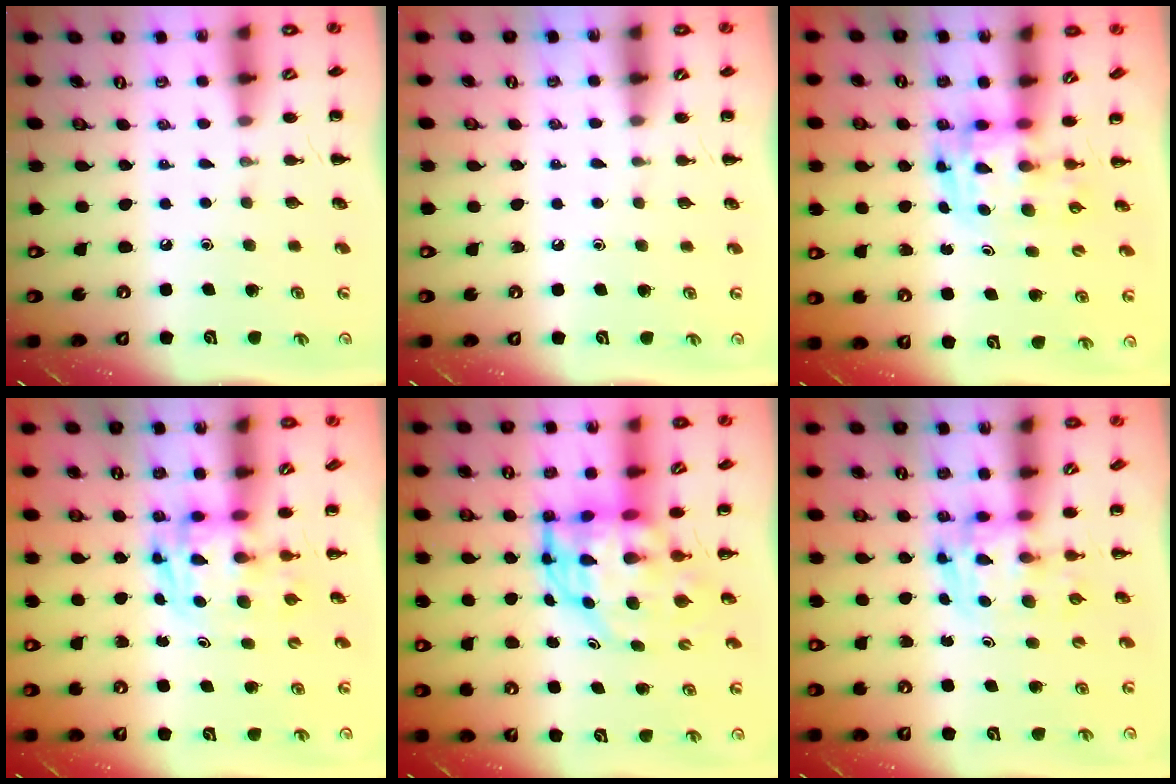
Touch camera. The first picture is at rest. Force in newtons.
{"total": 0.0}
{"total": 3.6, "press": 3.5, "slide": 0.6}
{"total": 2.9, "press": 2.8, "slide": 0.5}
{"total": 6.8, "press": 6.5, "slide": 2.0}
{"total": 3.5, "press": 3.5, "slide": 0.6}